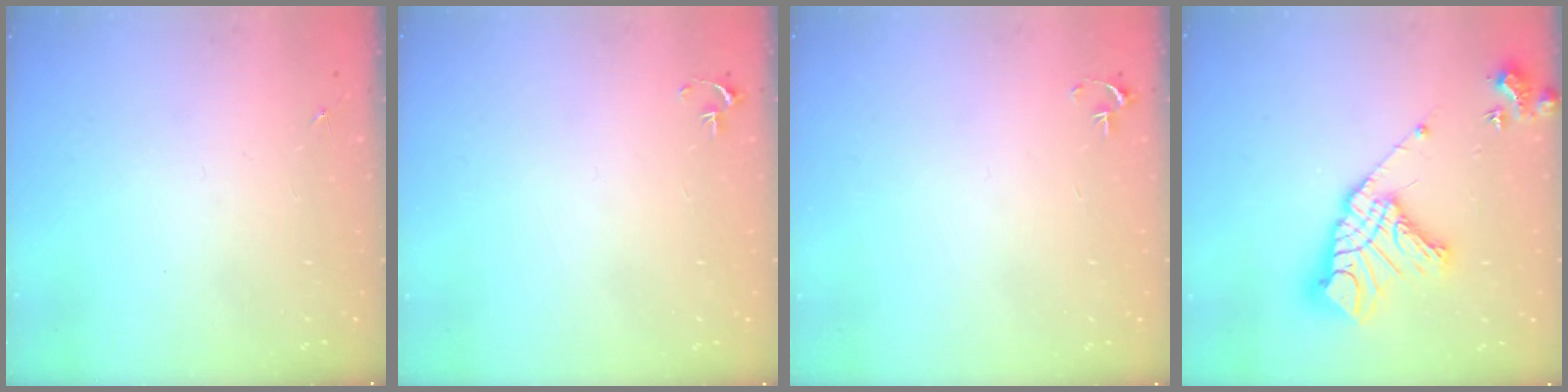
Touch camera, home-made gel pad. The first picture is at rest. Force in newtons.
{"total": 3.4, "press": 3.4, "slide": 0.3}
{"total": 3.4, "press": 3.4, "slide": 0.3}
{"total": 18.9, "press": 18.8, "slide": 2.1}